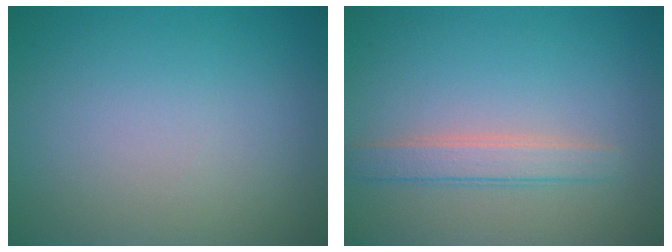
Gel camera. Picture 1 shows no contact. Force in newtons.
{"total": 2.4, "press": 2.4, "slide": 0.2}